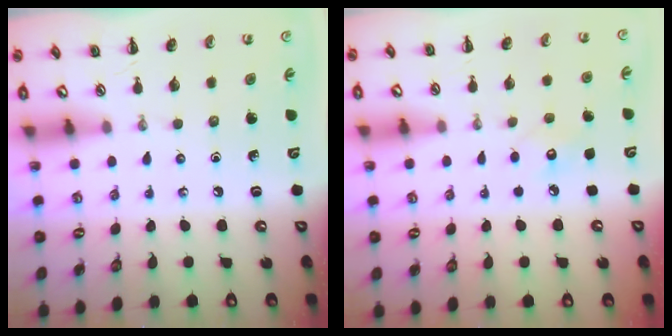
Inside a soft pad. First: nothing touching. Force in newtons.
{"total": 6.4, "press": 6.3, "slide": 1.3}